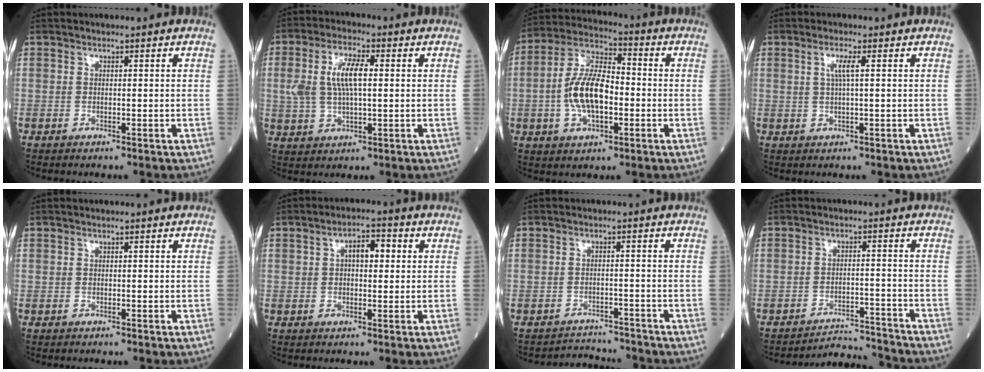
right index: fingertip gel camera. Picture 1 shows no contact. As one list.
[{"total": 8.1, "force": [1.3, 2.9, 7.5], "torque": [-0.162, 0.017, 0.029]}, {"total": 11.7, "force": [-1.6, 5.0, 10.5], "torque": [-0.221, 0.015, -0.031]}, {"total": 2.6, "force": [0.7, -0.1, 2.5], "torque": [-0.055, 0.001, 0.014]}, {"total": 0.0}, {"total": 4.5, "force": [1.0, 1.9, 3.9], "torque": [-0.064, 0.015, 0.014]}, {"total": 4.1, "force": [-3.9, 0.7, -1.2], "torque": [0.016, 0.013, -0.054]}, {"total": 6.4, "force": [-6.2, -1.2, -1.4], "torque": [0.019, 0.004, -0.096]}]